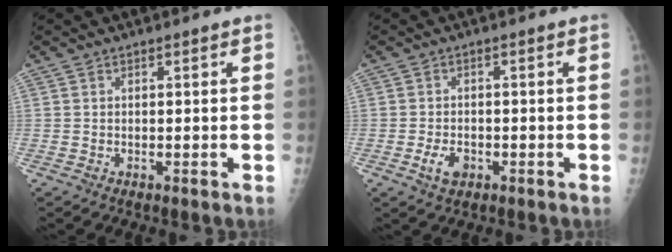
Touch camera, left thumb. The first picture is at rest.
{"total": 3.6, "force": [-1.5, 2.2, 2.3], "torque": [-0.040, 0.008, -0.023]}